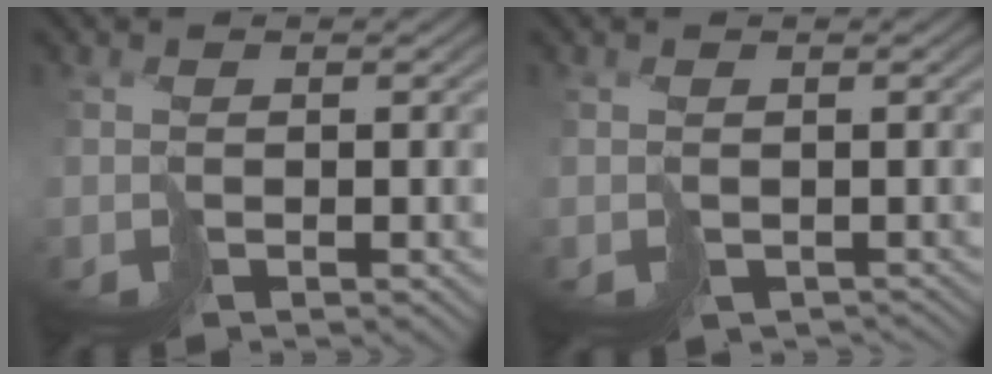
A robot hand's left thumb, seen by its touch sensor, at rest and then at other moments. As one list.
[{"total": 1.7, "force": [-0.9, 1.3, 0.6], "torque": [-0.008, -0.010, -0.010]}]